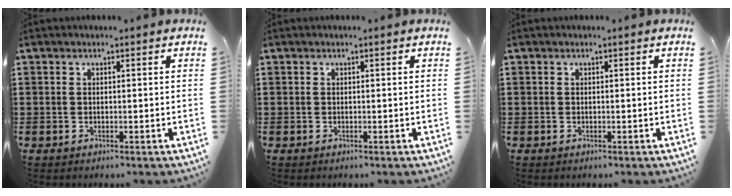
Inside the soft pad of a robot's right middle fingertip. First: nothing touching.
{"total": 0.0}
{"total": 0.0}